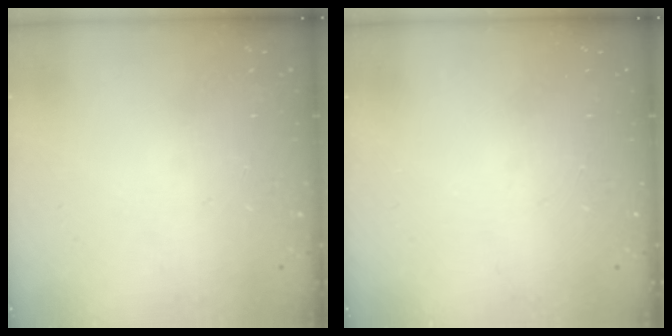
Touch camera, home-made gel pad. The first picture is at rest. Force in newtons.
{"total": 0.0}